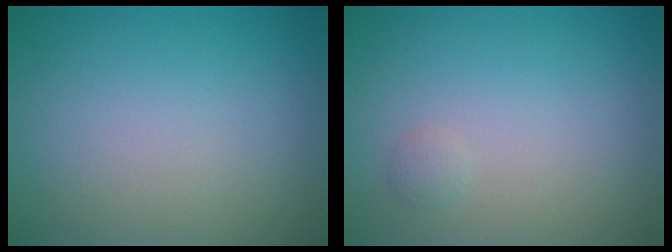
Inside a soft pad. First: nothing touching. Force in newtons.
{"total": 0.6, "press": 0.6, "slide": 0.0}